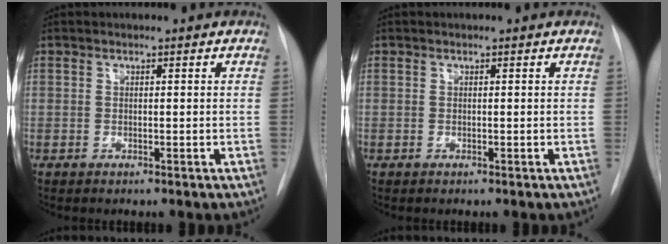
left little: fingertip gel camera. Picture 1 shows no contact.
{"total": 0.0}